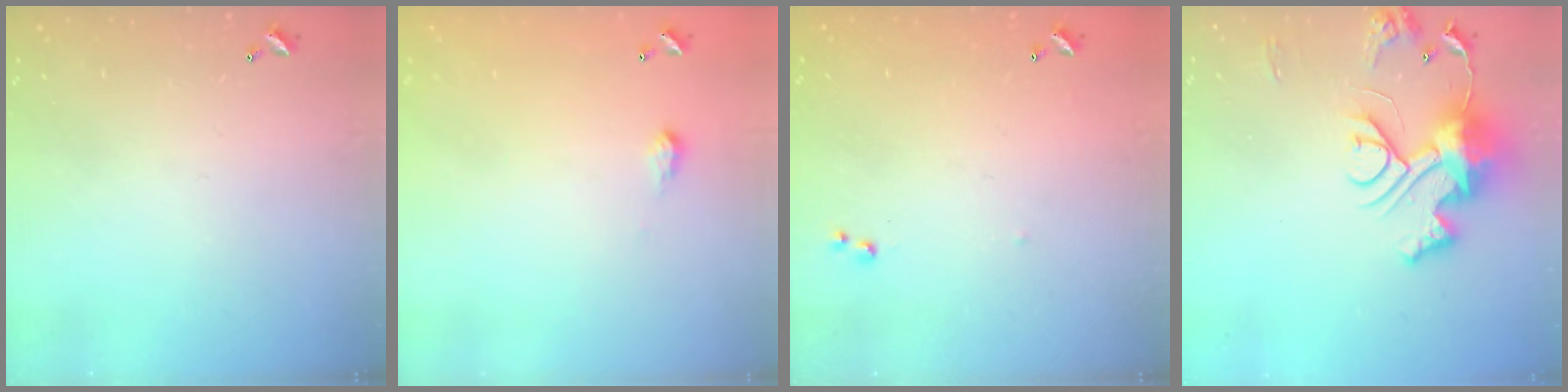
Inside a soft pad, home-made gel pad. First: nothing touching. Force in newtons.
{"total": 2.0, "press": 2.0, "slide": 0.3}
{"total": 5.4, "press": 5.4, "slide": 0.6}
{"total": 13.2, "press": 13.1, "slide": 1.4}